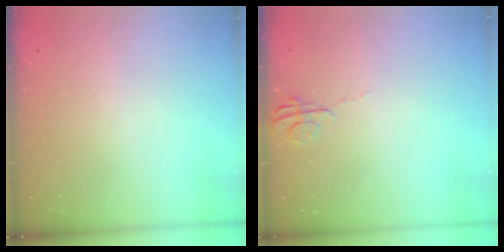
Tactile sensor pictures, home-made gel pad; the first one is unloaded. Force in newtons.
{"total": 3.8, "press": 3.8, "slide": 0.3}